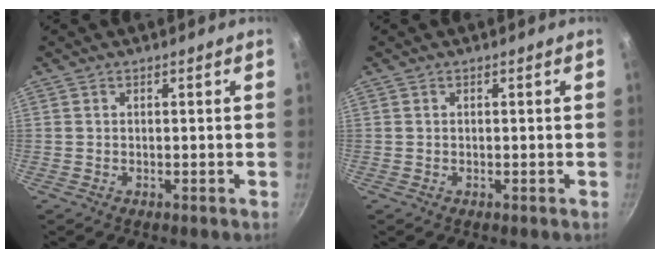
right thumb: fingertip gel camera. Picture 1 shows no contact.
{"total": 0.0}